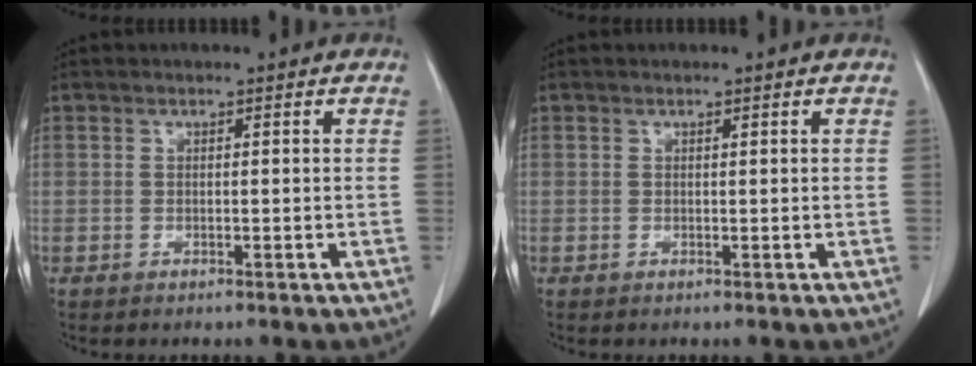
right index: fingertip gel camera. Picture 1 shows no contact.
{"total": 0.0}